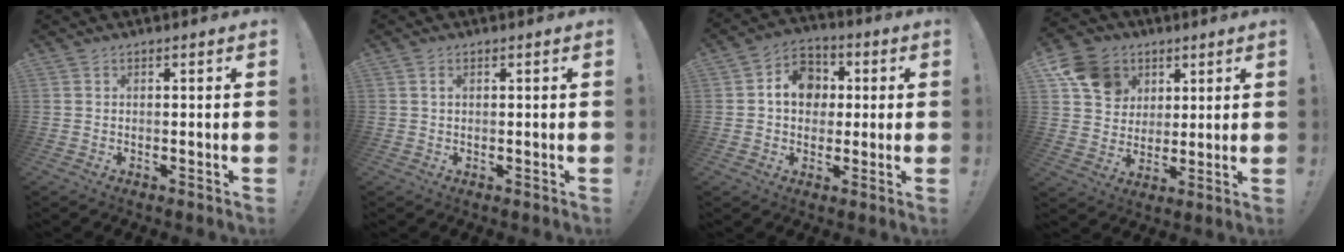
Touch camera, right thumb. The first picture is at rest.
{"total": 0.9, "force": [0.3, 0.5, 0.7], "torque": [-0.011, 0.001, 0.003]}
{"total": 11.2, "force": [2.0, 9.4, 5.7], "torque": [-0.075, 0.008, 0.042]}
{"total": 13.2, "force": [5.9, 10.7, 5.0], "torque": [-0.066, -0.026, 0.120]}